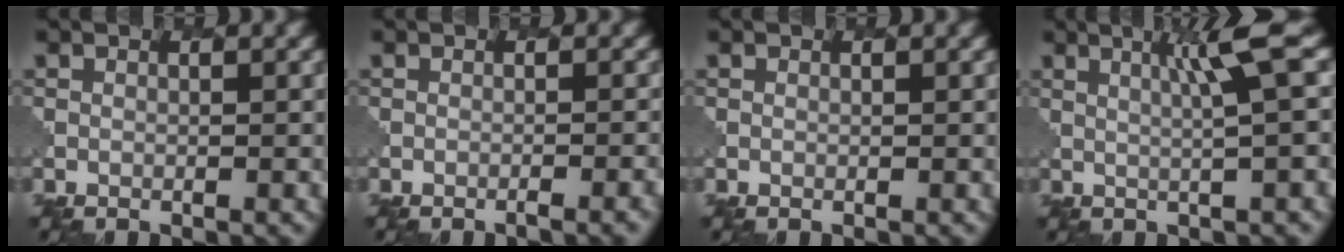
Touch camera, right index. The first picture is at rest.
{"total": 1.5, "force": [-0.9, 0.2, 1.1], "torque": [-0.005, 0.004, -0.017]}
{"total": 0.0}
{"total": 4.3, "force": [1.6, 0.3, 4.0], "torque": [-0.056, 0.013, 0.032]}